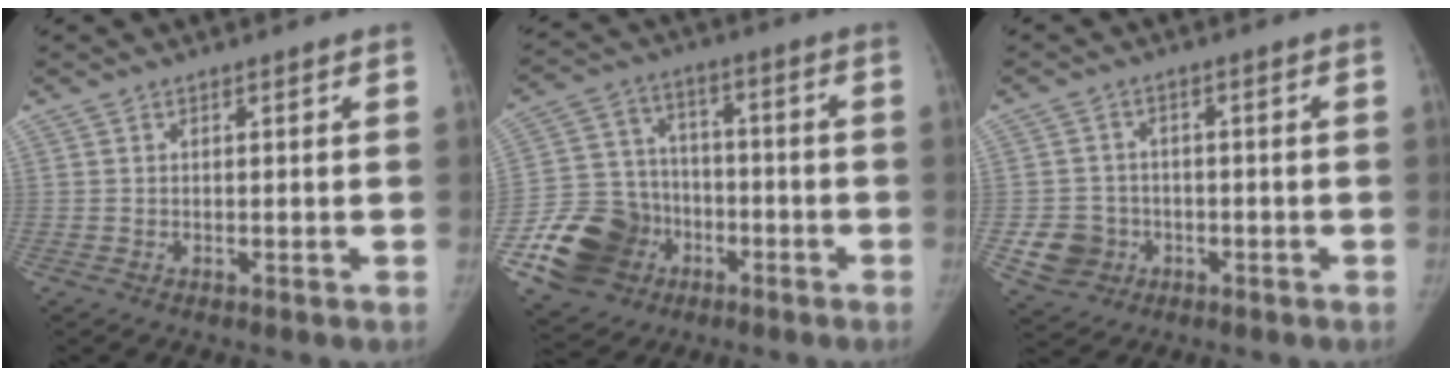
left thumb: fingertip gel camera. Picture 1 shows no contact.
{"total": 17.8, "force": [-7.0, 14.9, 6.9], "torque": [-0.117, 0.057, -0.112]}
{"total": 6.6, "force": [-2.0, 6.1, 1.7], "torque": [-0.011, 0.014, -0.029]}